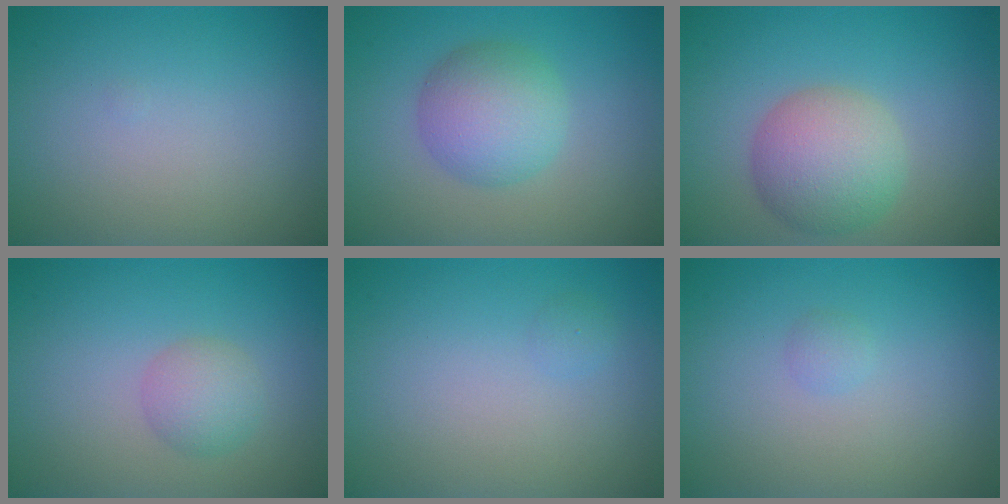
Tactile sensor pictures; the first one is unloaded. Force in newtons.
{"total": 4.8, "press": 4.8, "slide": 0.1}
{"total": 5.5, "press": 5.5, "slide": 0.1}
{"total": 2.3, "press": 2.3, "slide": 0.0}
{"total": 0.7, "press": 0.7, "slide": 0.1}
{"total": 0.7, "press": 0.7, "slide": 0.0}